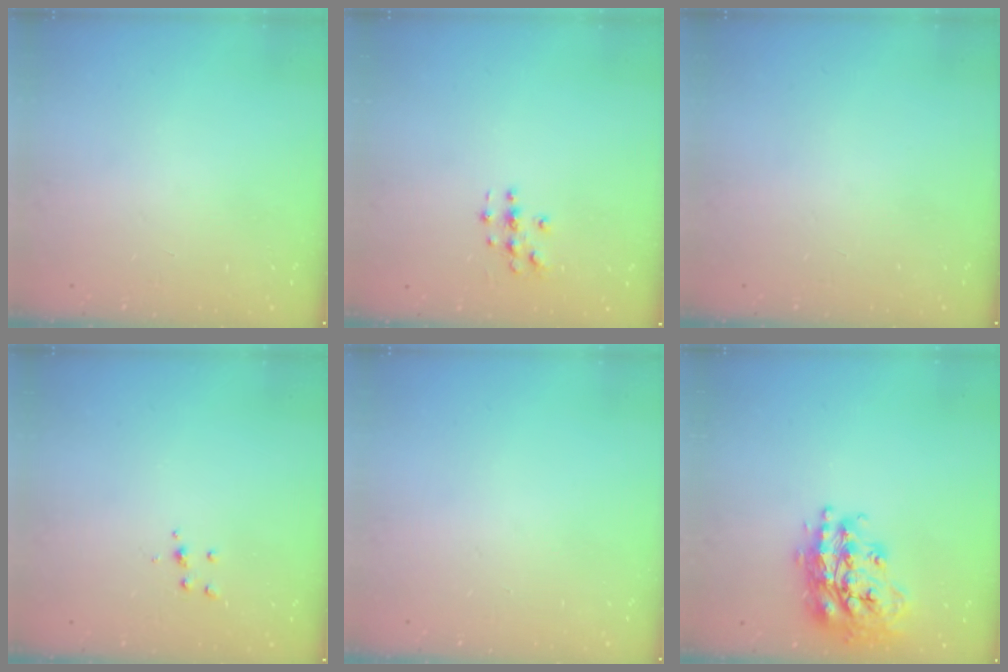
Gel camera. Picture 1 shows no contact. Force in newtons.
{"total": 3.0, "press": 3.0, "slide": 0.3}
{"total": 0.0}
{"total": 3.3, "press": 3.3, "slide": 0.4}
{"total": 0.0}
{"total": 20.1, "press": 20.1, "slide": 1.4}